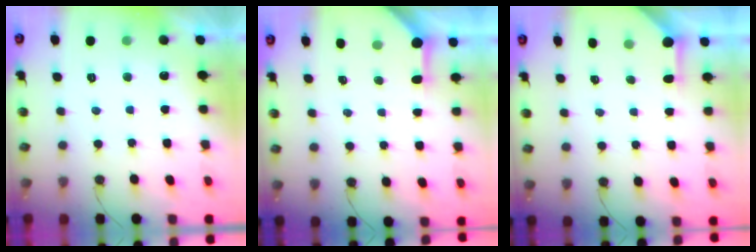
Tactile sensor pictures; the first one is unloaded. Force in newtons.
{"total": 3.3, "press": 3.2, "slide": 0.5}
{"total": 2.4, "press": 2.4, "slide": 0.4}